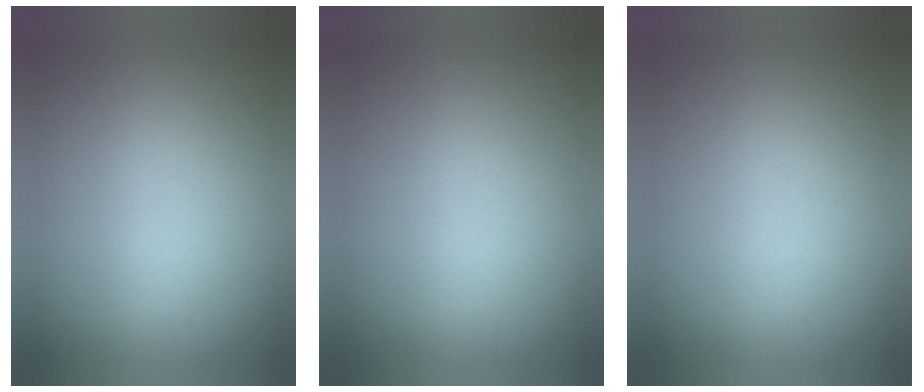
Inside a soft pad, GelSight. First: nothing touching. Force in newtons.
{"total": 0.0}
{"total": 0.0}